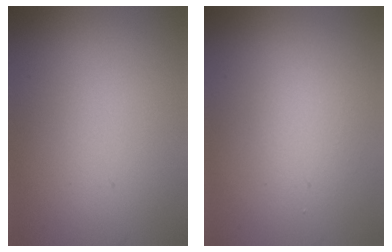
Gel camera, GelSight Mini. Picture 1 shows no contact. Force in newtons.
{"total": 1.6, "press": 1.6, "slide": 0.1}